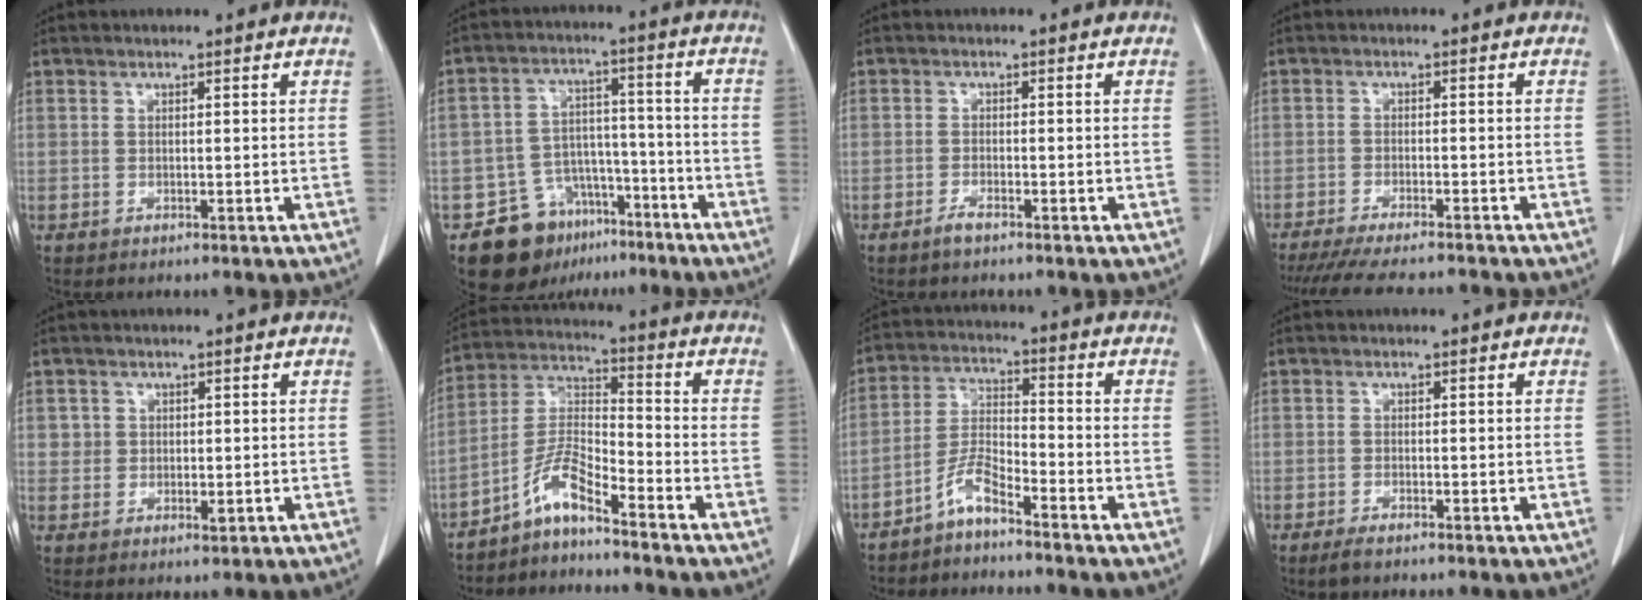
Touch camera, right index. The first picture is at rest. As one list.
[{"total": 10.4, "force": [-6.4, 7.3, 3.9], "torque": [-0.063, 0.031, -0.096]}, {"total": 1.7, "force": [-1.1, 0.1, 1.3], "torque": [-0.024, -0.001, -0.023]}, {"total": 8.3, "force": [-7.6, -0.4, 3.2], "torque": [-0.040, -0.013, -0.127]}, {"total": 2.3, "force": [0.6, 2.1, 0.7], "torque": [-0.002, -0.003, 0.006]}, {"total": 6.3, "force": [-4.9, 0.2, 3.9], "torque": [-0.081, 0.007, -0.103]}, {"total": 4.8, "force": [-3.9, 0.2, 2.8], "torque": [-0.060, -0.006, -0.085]}, {"total": 1.6, "force": [-0.9, 0.2, 1.3], "torque": [-0.025, -0.003, -0.018]}]